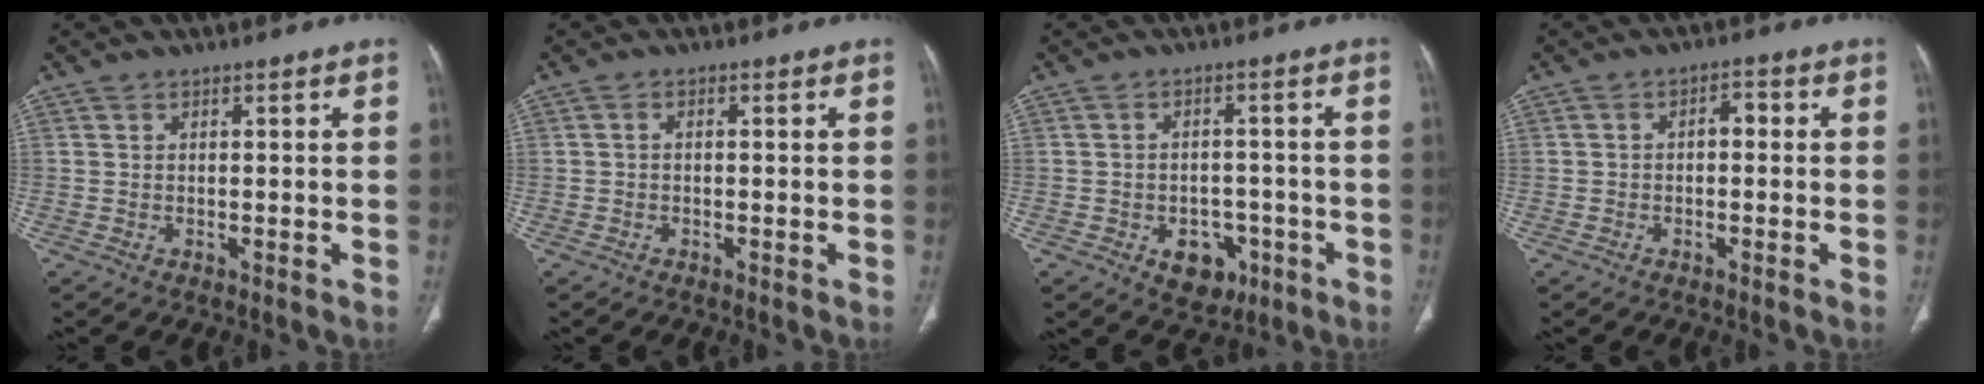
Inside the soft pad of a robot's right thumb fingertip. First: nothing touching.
{"total": 0.7, "force": [-0.1, 0.4, 0.5], "torque": [-0.007, 0.002, -0.007]}
{"total": 7.3, "force": [-3.1, 5.4, 3.9], "torque": [-0.022, 0.022, -0.035]}
{"total": 2.9, "force": [-0.2, 1.7, 2.3], "torque": [-0.025, 0.014, -0.010]}